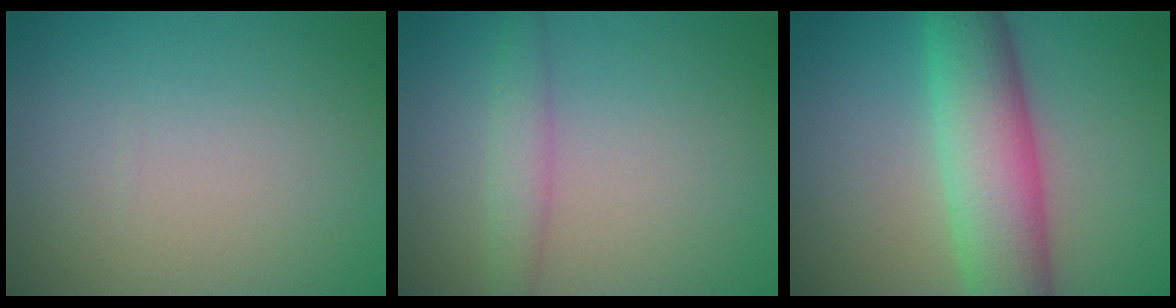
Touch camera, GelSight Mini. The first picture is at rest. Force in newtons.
{"total": 2.2, "press": 2.2, "slide": 0.1}
{"total": 8.3, "press": 8.3, "slide": 0.3}